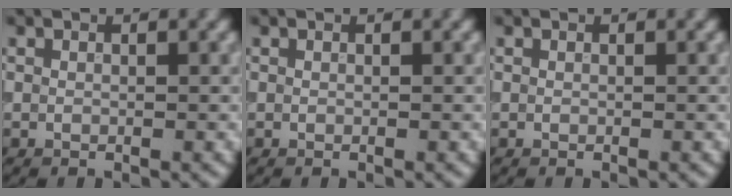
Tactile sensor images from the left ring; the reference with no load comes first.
{"total": 0.0}
{"total": 0.0}